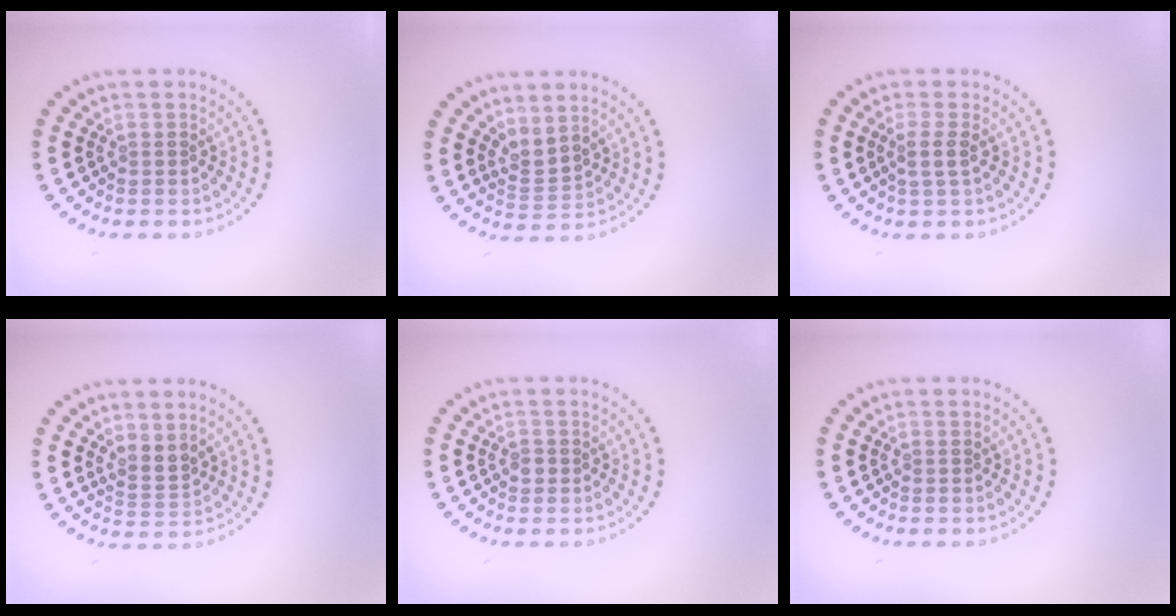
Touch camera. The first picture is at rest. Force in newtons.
{"total": 2.1, "press": 1.4, "slide": 1.6}
{"total": 1.5, "press": 1.3, "slide": 0.8}
{"total": 2.0, "press": 1.5, "slide": 1.3}
{"total": 0.8, "press": 0.7, "slide": 0.3}
{"total": 0.0}